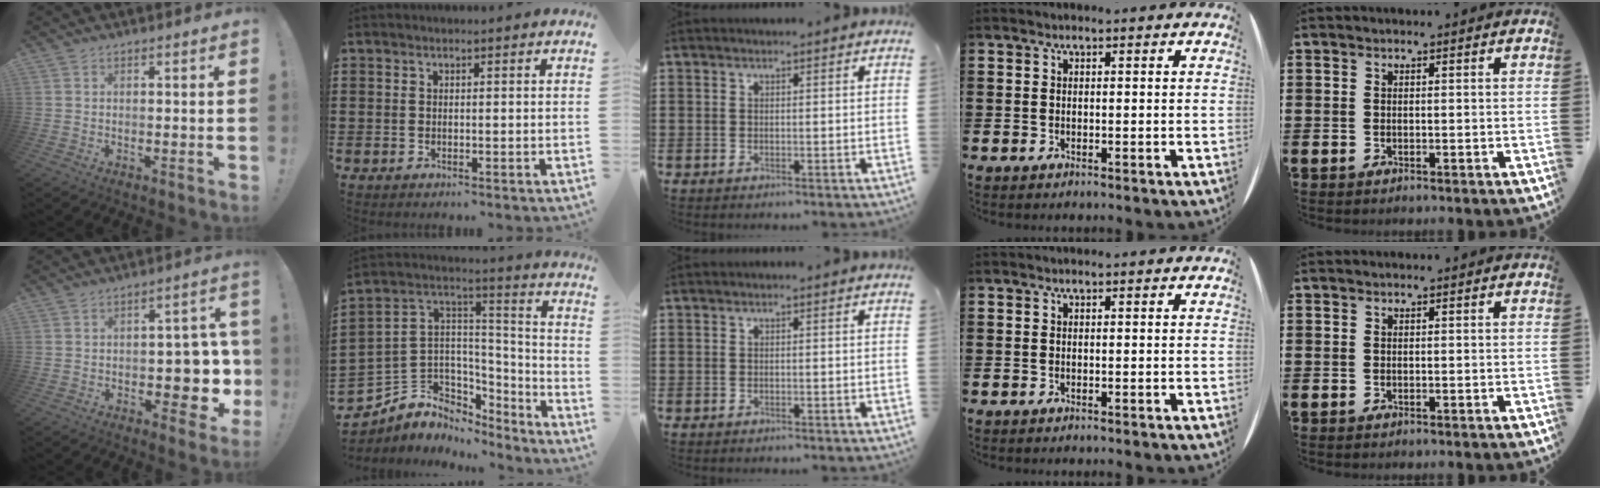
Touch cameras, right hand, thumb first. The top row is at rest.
{"thumb": {"total": 8.9, "force": [-2.4, 6.0, 6.1], "torque": [-0.063, 0.014, -0.033]}, "index": {"total": 6.1, "force": [-2.4, 5.6, 0.4], "torque": [-0.041, -0.013, -0.046]}}